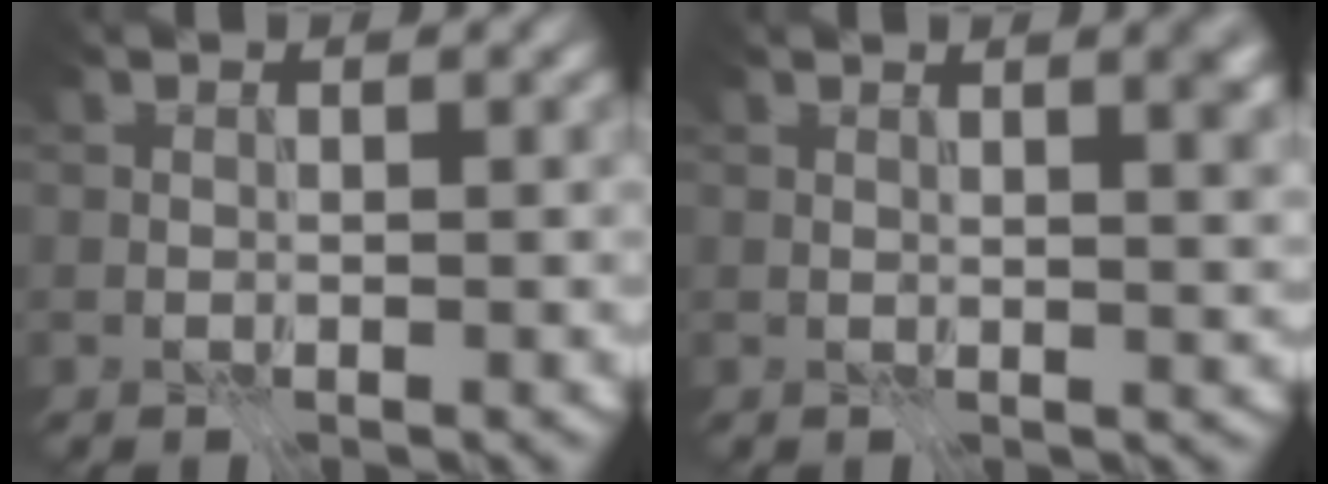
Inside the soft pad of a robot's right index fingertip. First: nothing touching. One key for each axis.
{"total": 2.6, "fx": 1.3, "fy": 0.5, "fz": 2.2, "tx": -0.030, "ty": 0.002, "tz": 0.023}